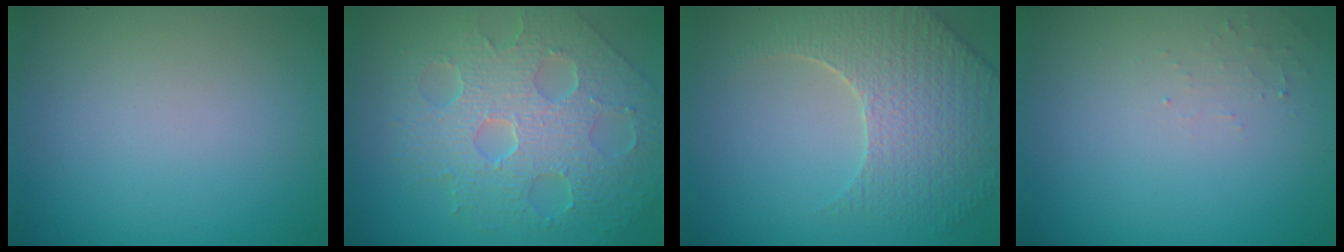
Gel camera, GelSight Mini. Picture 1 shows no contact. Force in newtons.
{"total": 8.7, "press": 5.9, "slide": 6.4}
{"total": 5.1, "press": 4.7, "slide": 2.0}
{"total": 1.1, "press": 1.1, "slide": 0.2}